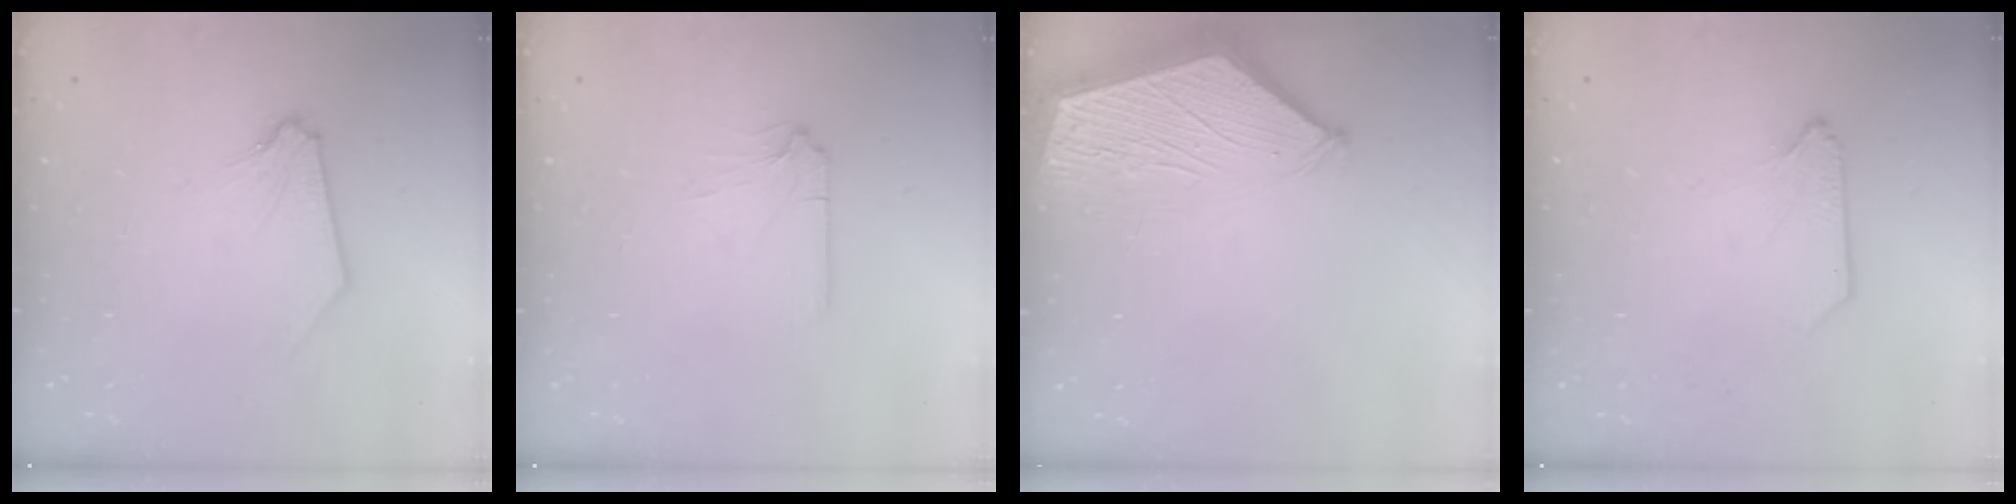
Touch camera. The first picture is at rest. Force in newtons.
{"total": 2.5, "press": 2.5, "slide": 0.4}
{"total": 3.8, "press": 3.8, "slide": 0.6}
{"total": 0.0}